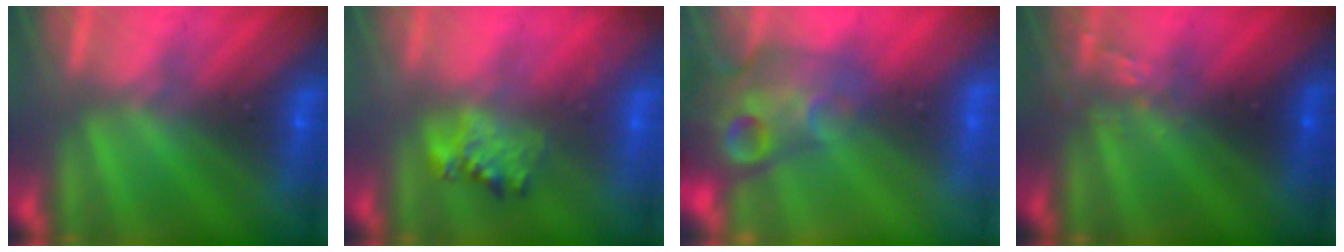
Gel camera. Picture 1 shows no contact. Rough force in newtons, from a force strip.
{"total": 2.3}
{"total": 11.5}
{"total": 2.6}